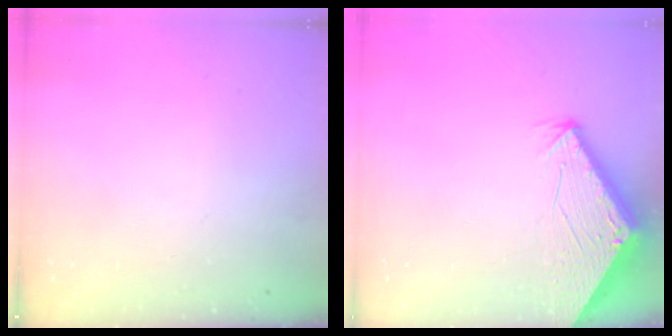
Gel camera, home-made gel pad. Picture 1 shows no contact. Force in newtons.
{"total": 2.8, "press": 2.8, "slide": 0.1}